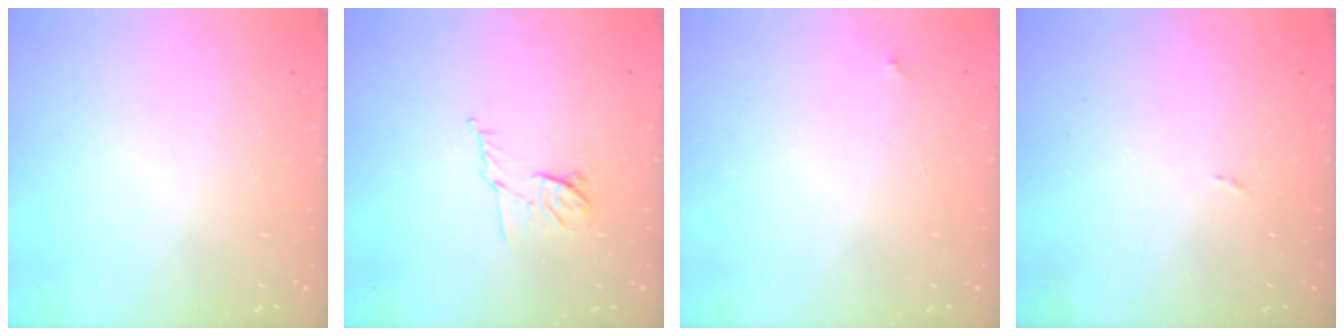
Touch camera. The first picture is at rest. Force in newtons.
{"total": 7.4, "press": 7.3, "slide": 1.2}
{"total": 2.5, "press": 2.4, "slide": 0.4}
{"total": 4.2, "press": 4.1, "slide": 0.7}